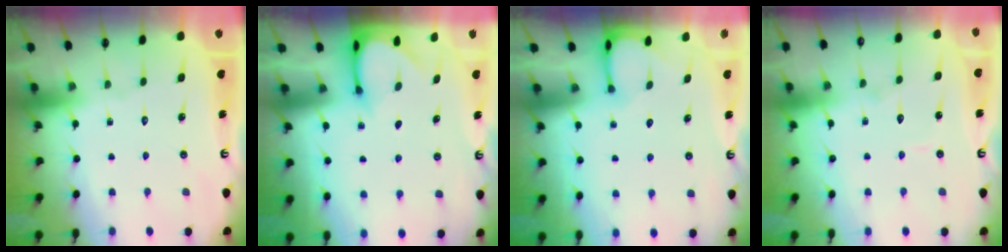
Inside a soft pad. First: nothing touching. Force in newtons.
{"total": 3.4, "press": 3.4, "slide": 0.3}
{"total": 2.3, "press": 2.3, "slide": 0.4}
{"total": 4.2, "press": 4.2, "slide": 0.4}